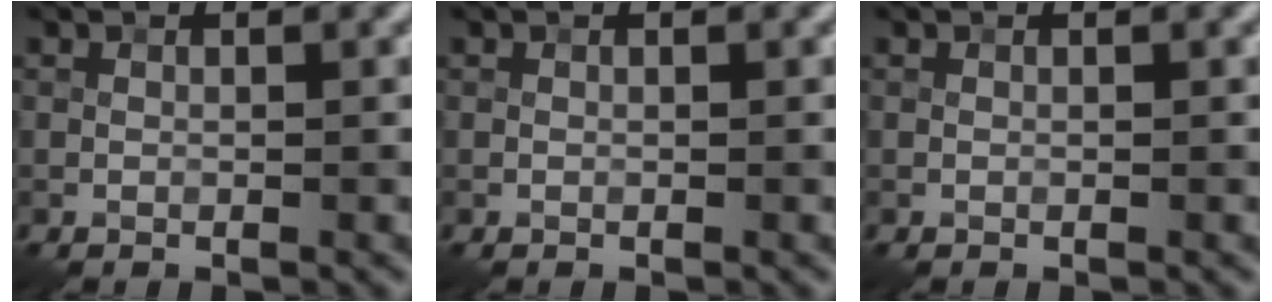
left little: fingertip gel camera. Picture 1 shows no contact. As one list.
[{"total": 0.0}, {"total": 0.0}]